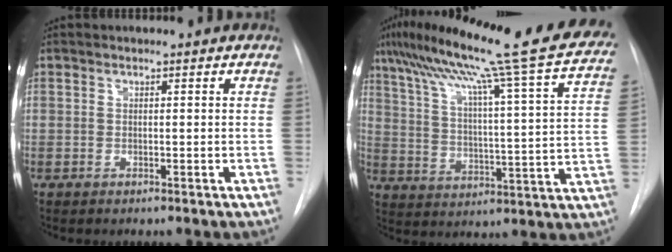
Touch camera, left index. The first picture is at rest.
{"total": 29.9, "force": [23.0, 1.0, 19.1], "torque": [-0.287, -0.012, 0.308]}